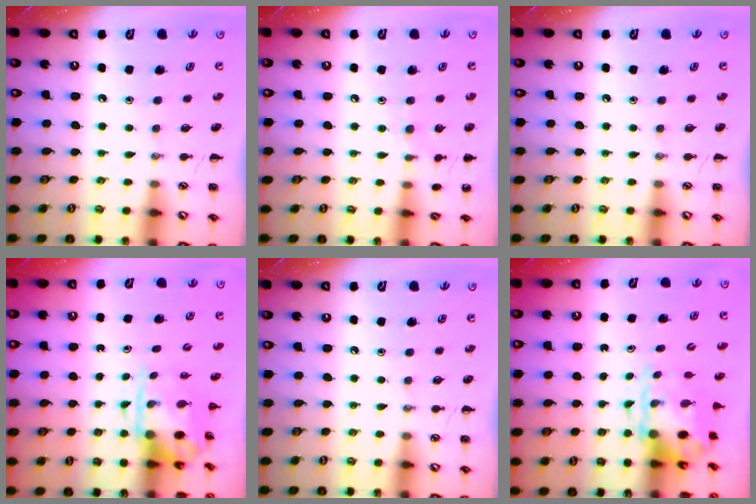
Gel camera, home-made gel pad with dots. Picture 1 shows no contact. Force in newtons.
{"total": 6.3, "press": 6.1, "slide": 1.8}
{"total": 0.0}
{"total": 3.7, "press": 3.6, "slide": 0.9}
{"total": 0.0}
{"total": 4.4, "press": 4.2, "slide": 1.1}